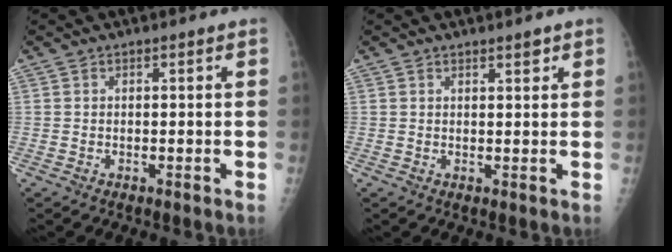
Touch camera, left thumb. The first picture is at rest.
{"total": 1.5, "force": [1.1, 0.4, 0.8], "torque": [-0.007, -0.007, 0.017]}